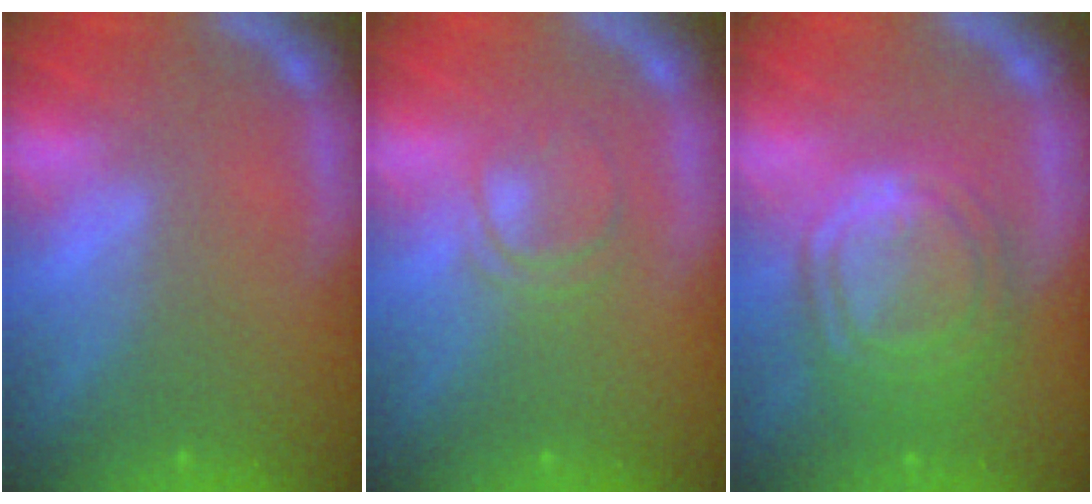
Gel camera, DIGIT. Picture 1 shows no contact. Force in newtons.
{"total": 3.0}
{"total": 10.0}